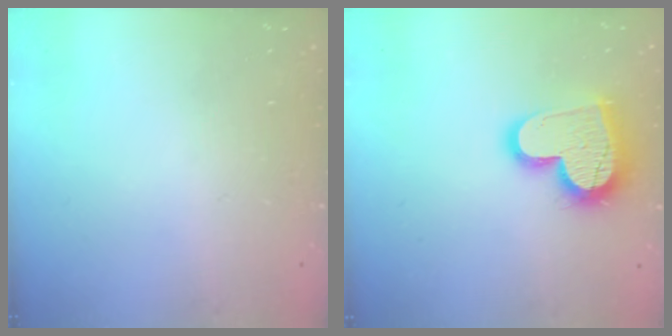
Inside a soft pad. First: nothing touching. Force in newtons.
{"total": 16.6, "press": 16.5, "slide": 1.6}